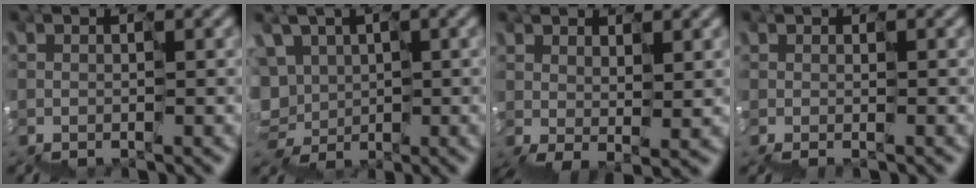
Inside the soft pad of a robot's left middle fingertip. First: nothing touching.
{"total": 5.2, "force": [0.3, 4.9, 1.7], "torque": [-0.038, -0.009, 0.018]}
{"total": 4.3, "force": [1.0, 2.2, 3.5], "torque": [-0.076, -0.003, 0.031]}
{"total": 0.0}